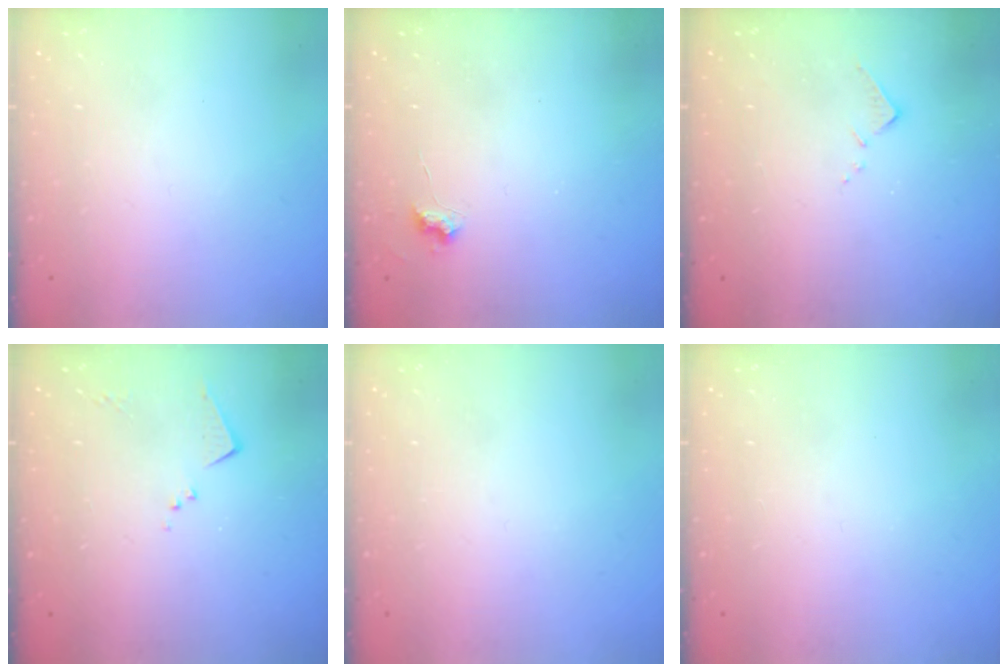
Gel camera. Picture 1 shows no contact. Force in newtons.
{"total": 4.2, "press": 4.1, "slide": 0.6}
{"total": 7.4, "press": 7.4, "slide": 0.5}
{"total": 4.3, "press": 4.3, "slide": 0.4}
{"total": 0.0}
{"total": 0.0}